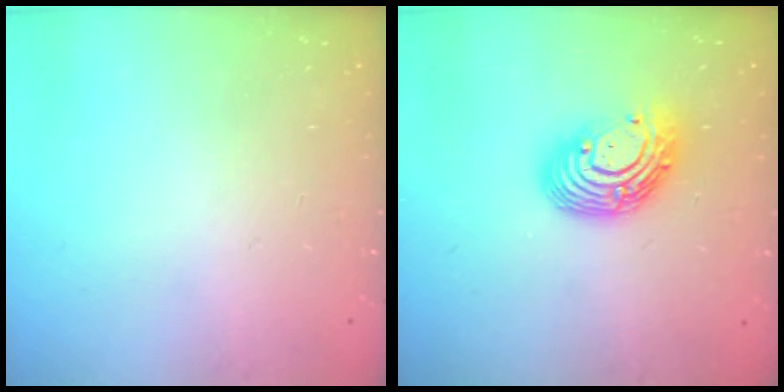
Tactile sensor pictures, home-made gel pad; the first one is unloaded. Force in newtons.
{"total": 13.2, "press": 13.1, "slide": 1.3}